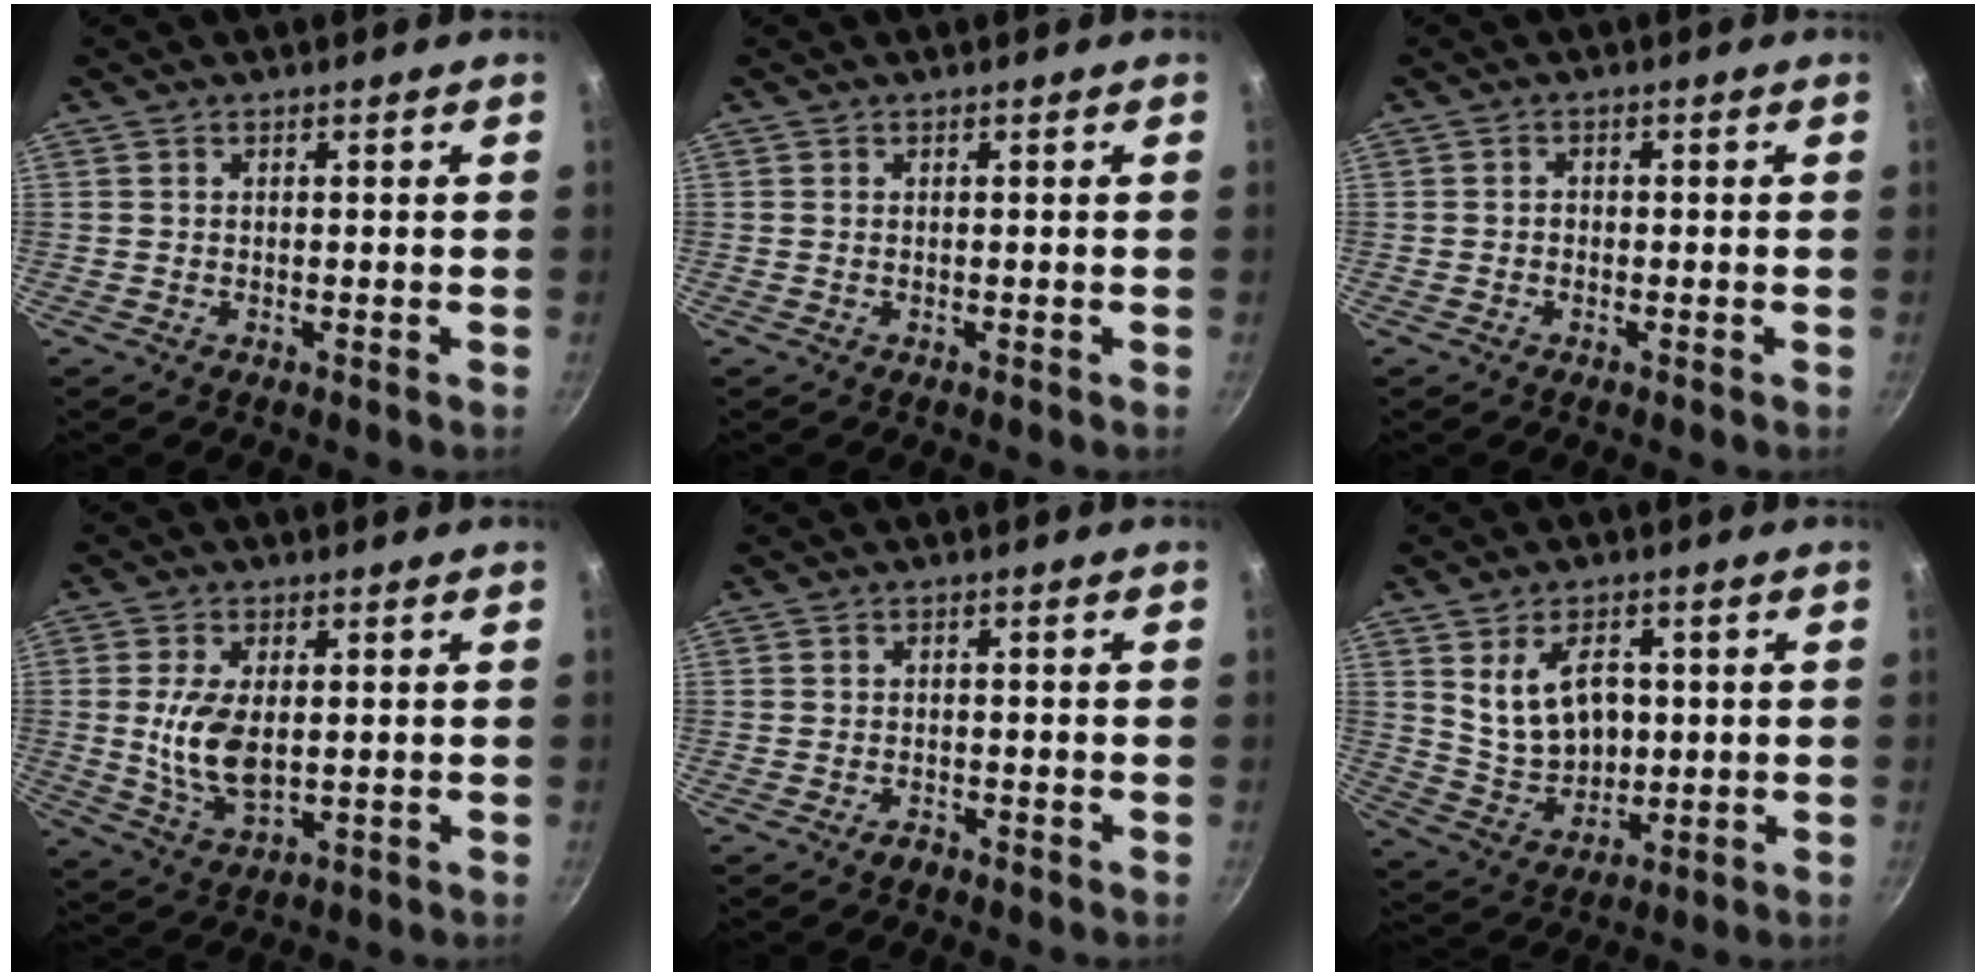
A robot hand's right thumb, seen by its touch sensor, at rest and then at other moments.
{"total": 0.0}
{"total": 1.0, "force": [-0.3, 0.9, 0.5], "torque": [-0.008, 0.005, -0.008]}
{"total": 9.5, "force": [0.6, 5.0, 8.1], "torque": [-0.160, -0.011, 0.017]}
{"total": 1.4, "force": [-1.1, 0.7, 0.5], "torque": [-0.006, 0.014, -0.017]}
{"total": 11.3, "force": [2.3, 7.7, 8.0], "torque": [-0.111, -0.019, 0.060]}